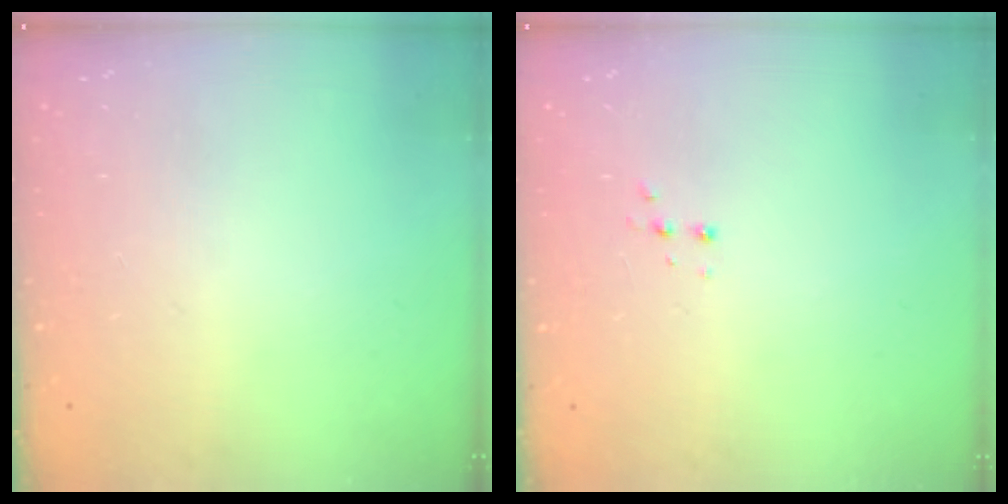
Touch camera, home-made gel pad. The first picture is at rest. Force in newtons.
{"total": 3.0, "press": 2.9, "slide": 0.7}